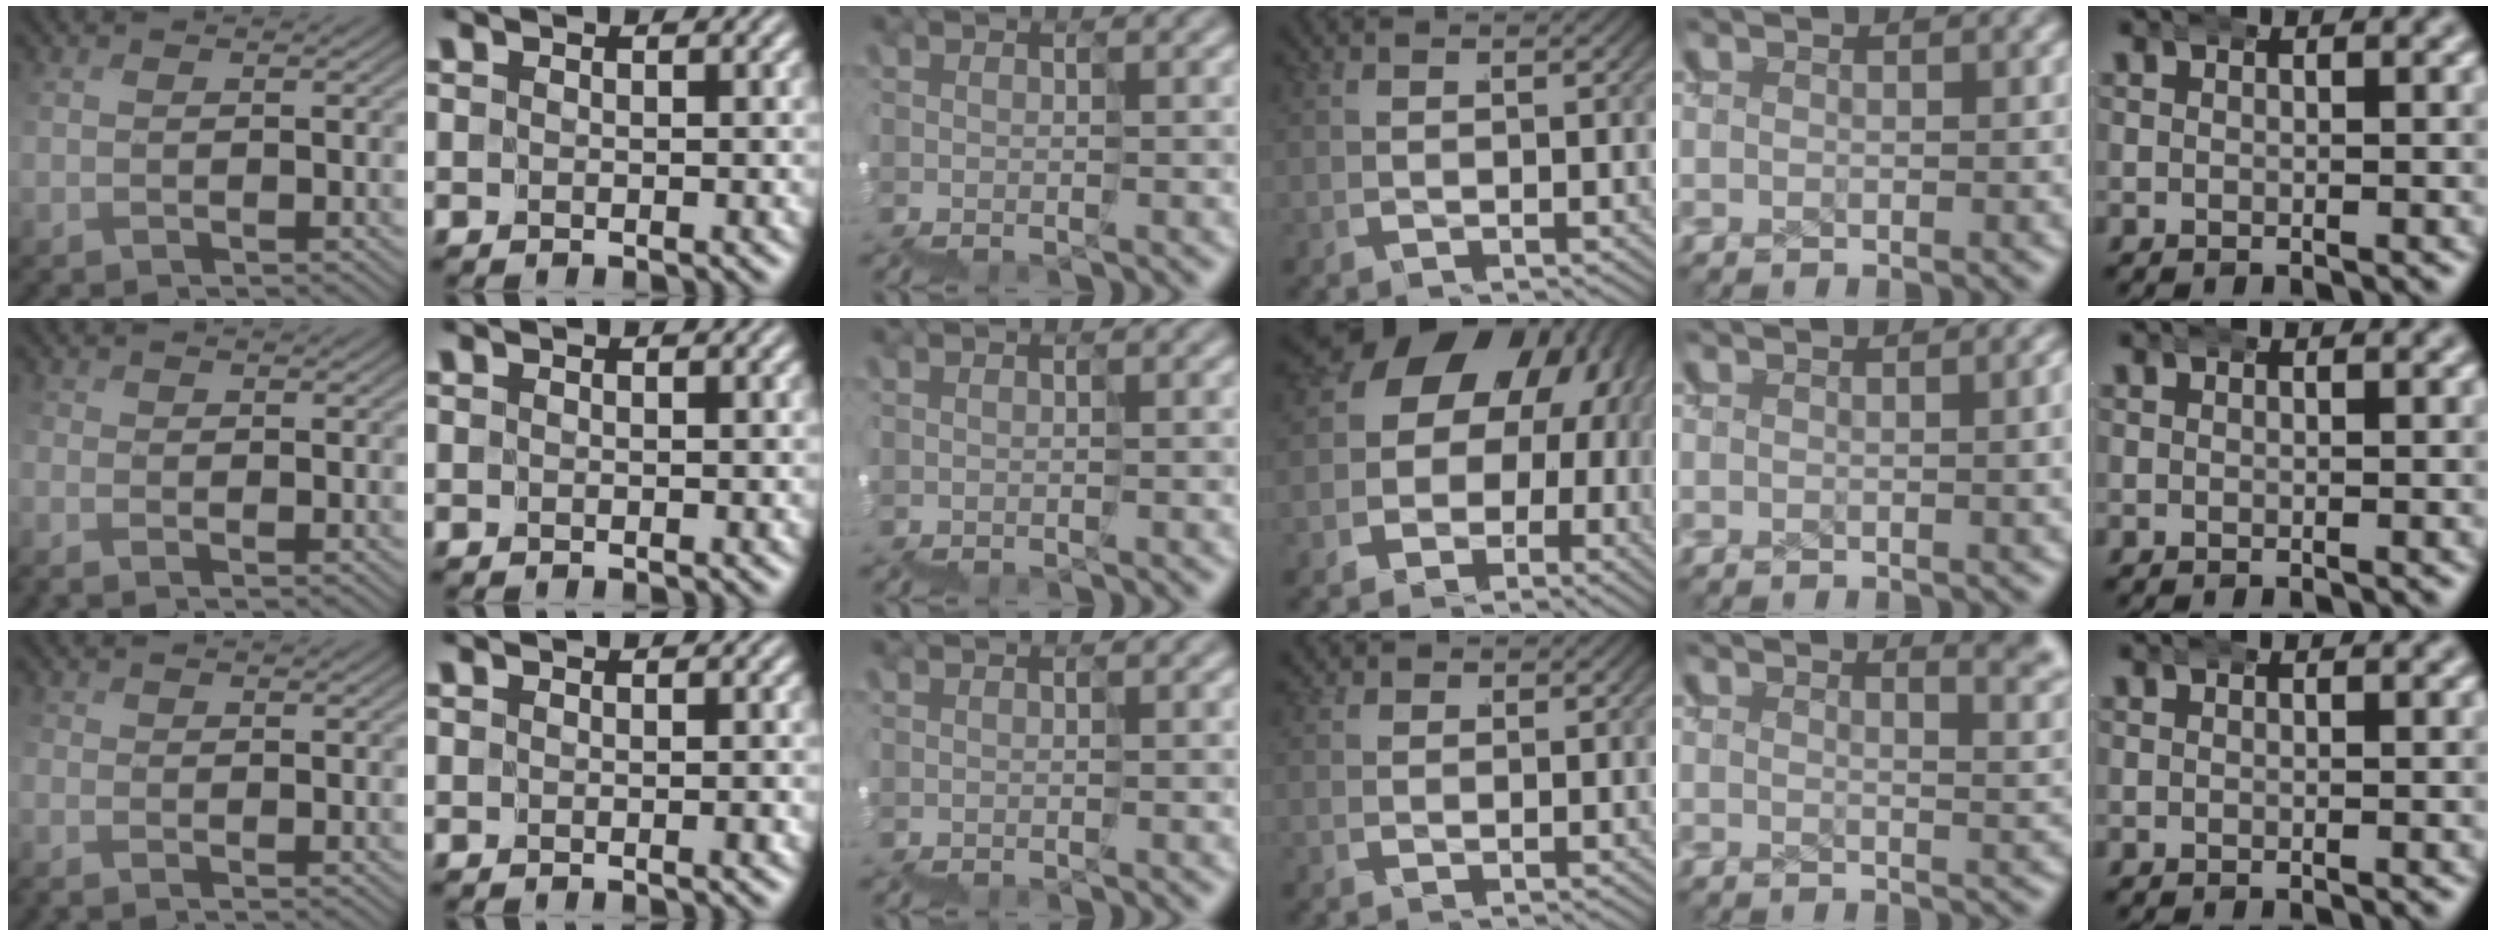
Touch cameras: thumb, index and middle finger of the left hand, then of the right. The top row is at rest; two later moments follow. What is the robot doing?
{"motion": "wrap", "object": "ethernet cable"}